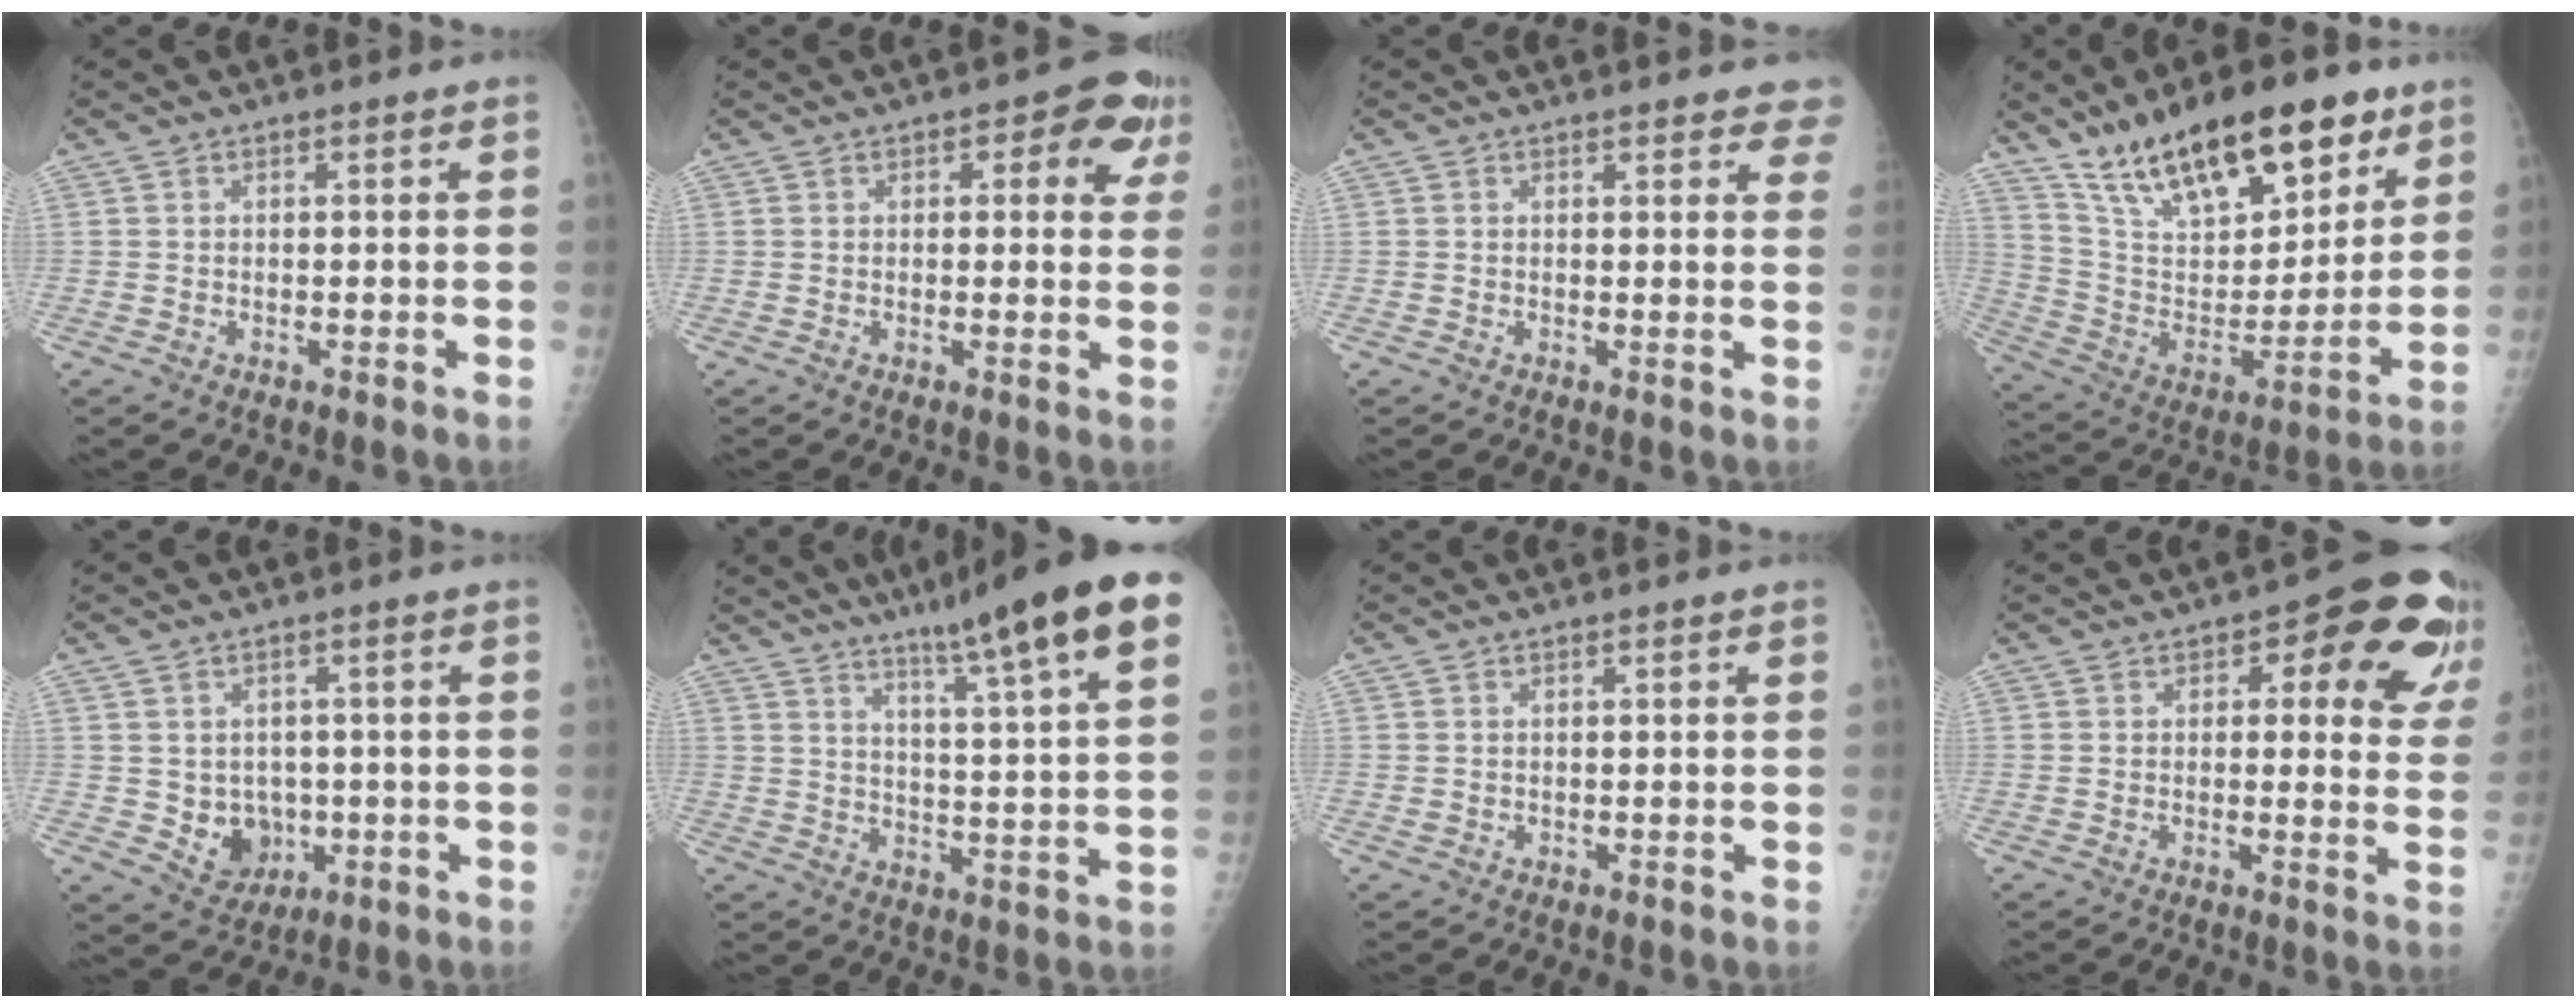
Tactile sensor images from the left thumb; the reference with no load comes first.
{"total": 7.5, "force": [3.1, 3.8, 5.6], "torque": [-0.022, -0.003, 0.025]}
{"total": 5.7, "force": [4.8, 1.8, 2.4], "torque": [0.007, -0.016, 0.041]}
{"total": 25.9, "force": [16.9, 10.8, 16.5], "torque": [-0.234, -0.046, 0.291]}
{"total": 7.3, "force": [-0.8, 6.3, 3.7], "torque": [-0.020, 0.000, 0.005]}
{"total": 19.2, "force": [11.7, 1.3, 15.2], "torque": [-0.209, -0.032, 0.158]}
{"total": 0.6, "force": [0.1, 0.5, 0.3], "torque": [-0.002, 0.000, 0.003]}
{"total": 15.3, "force": [7.1, 6.8, 11.7], "torque": [-0.086, -0.021, 0.072]}